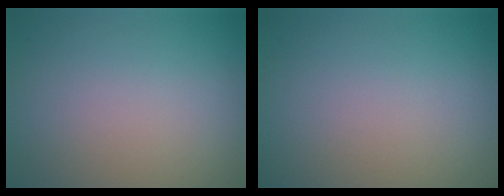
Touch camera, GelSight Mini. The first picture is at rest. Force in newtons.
{"total": 0.0}